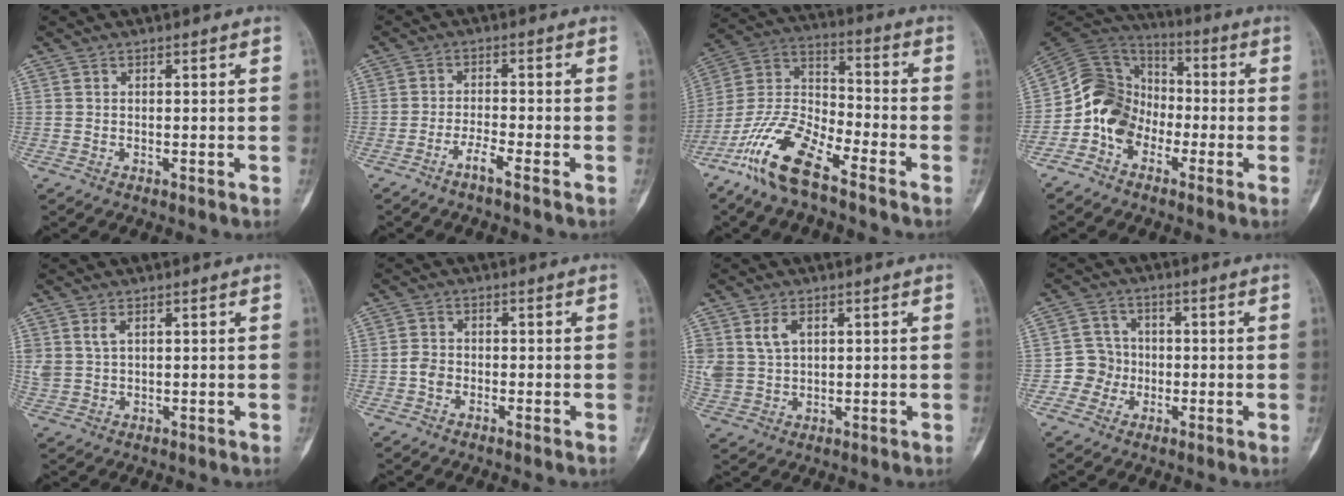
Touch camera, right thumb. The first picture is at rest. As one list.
[{"total": 3.2, "force": [-2.4, -0.2, 2.2], "torque": [-0.054, 0.011, -0.051]}, {"total": 14.7, "force": [-10.1, 4.2, 9.8], "torque": [-0.202, 0.058, -0.201]}, {"total": 12.5, "force": [-4.4, 9.9, 6.4], "torque": [-0.101, 0.067, -0.099]}, {"total": 2.9, "force": [1.4, 1.6, 2.0], "torque": [-0.047, 0.000, 0.038]}, {"total": 2.1, "force": [-1.0, 1.4, 1.3], "torque": [-0.024, 0.007, -0.025]}, {"total": 6.3, "force": [2.4, 4.2, 4.0], "torque": [-0.080, -0.003, 0.059]}, {"total": 4.3, "force": [-1.4, 4.1, 0.4], "torque": [0.022, 0.014, -0.034]}]